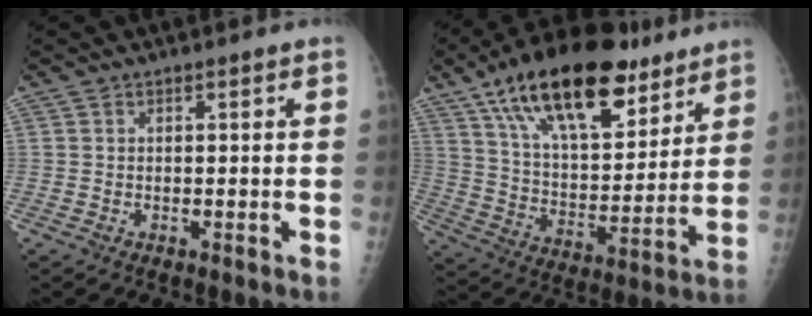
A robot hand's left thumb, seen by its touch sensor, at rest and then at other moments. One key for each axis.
{"total": 25.2, "fx": 15.6, "fy": 11.1, "fz": 16.3, "tx": -0.242, "ty": -0.042, "tz": 0.263}